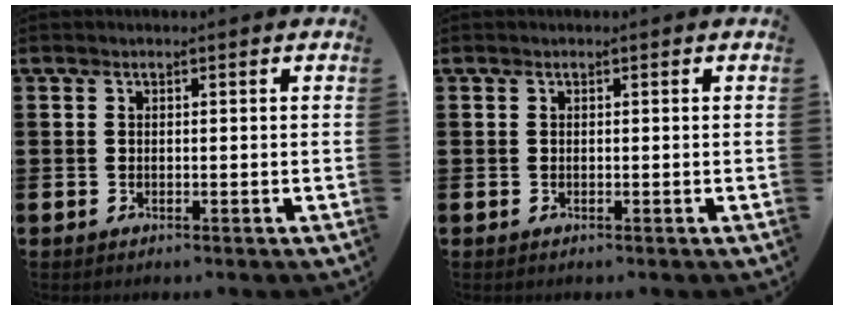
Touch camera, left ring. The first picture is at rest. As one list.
[{"total": 0.0}]